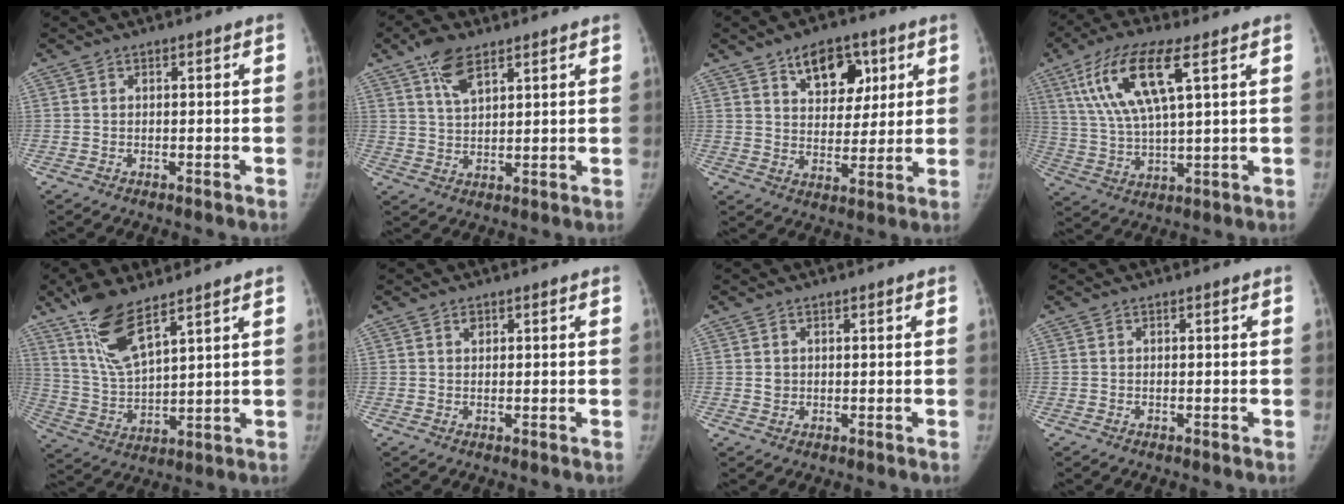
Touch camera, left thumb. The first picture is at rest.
{"total": 7.0, "force": [4.4, 3.1, 4.5], "torque": [-0.074, -0.016, 0.082]}
{"total": 11.0, "force": [5.7, 6.9, 6.4], "torque": [-0.049, -0.031, 0.088]}
{"total": 14.5, "force": [6.1, 4.1, 12.5], "torque": [-0.256, -0.014, 0.119]}
{"total": 12.3, "force": [8.3, 3.3, 8.4], "torque": [-0.158, -0.041, 0.178]}
{"total": 0.8, "force": [0.5, 0.7, 0.3], "torque": [0.009, -0.008, 0.007]}
{"total": 1.1, "force": [0.3, 1.0, 0.2], "torque": [0.009, -0.007, 0.006]}
{"total": 0.0}